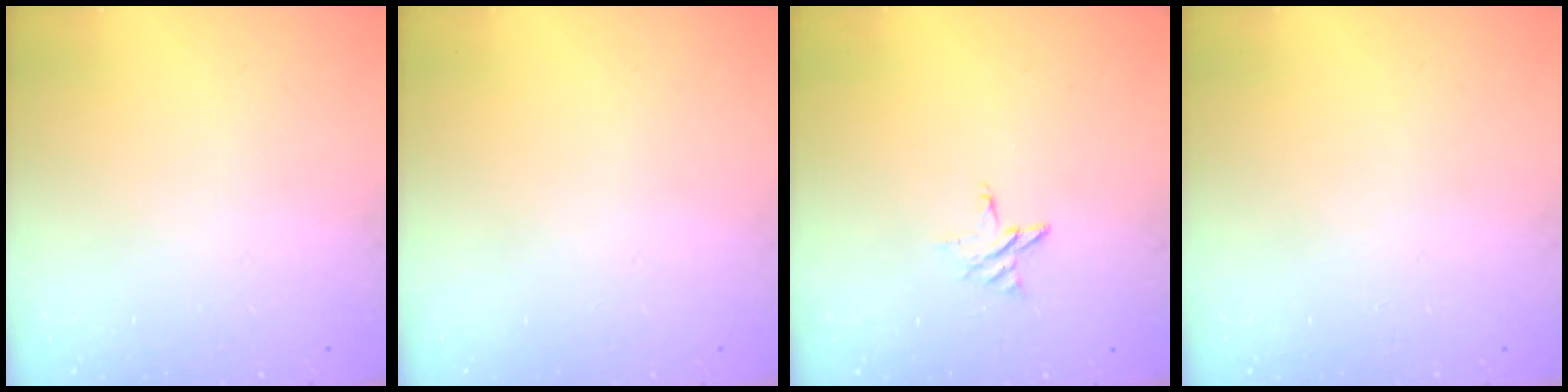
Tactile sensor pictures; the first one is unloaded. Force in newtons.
{"total": 0.0}
{"total": 4.7, "press": 4.7, "slide": 0.5}
{"total": 0.0}